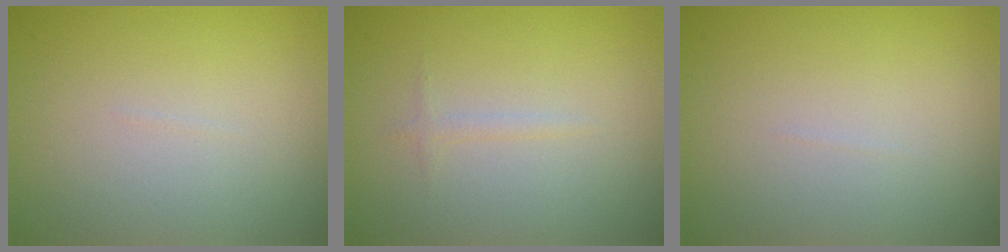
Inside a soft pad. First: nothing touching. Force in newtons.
{"total": 0.7, "press": 0.7, "slide": 0.0}
{"total": 0.0}